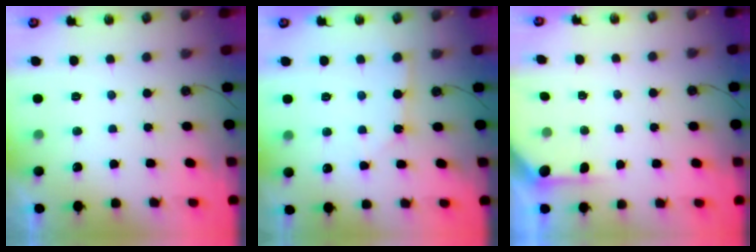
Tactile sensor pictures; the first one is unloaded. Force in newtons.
{"total": 2.4, "press": 2.4, "slide": 0.4}
{"total": 2.2, "press": 2.2, "slide": 0.3}